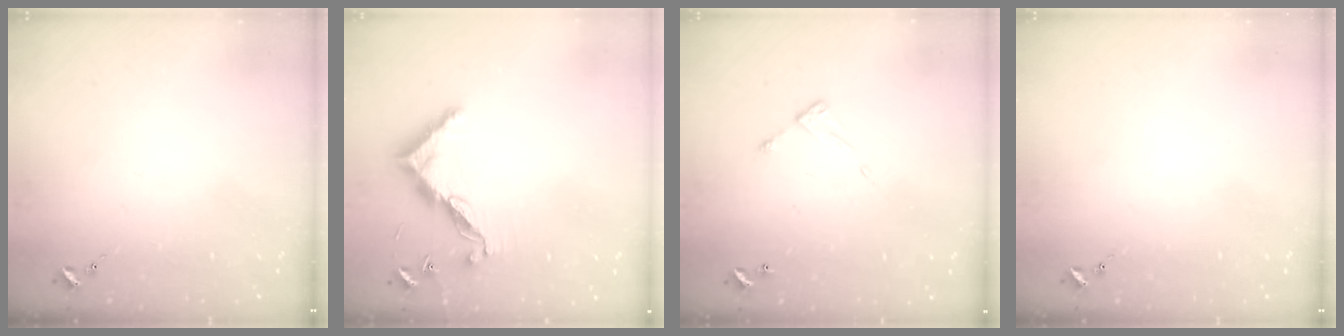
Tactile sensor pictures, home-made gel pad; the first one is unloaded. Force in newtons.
{"total": 10.9, "press": 10.9, "slide": 0.4}
{"total": 5.1, "press": 5.1, "slide": 0.4}
{"total": 0.0}